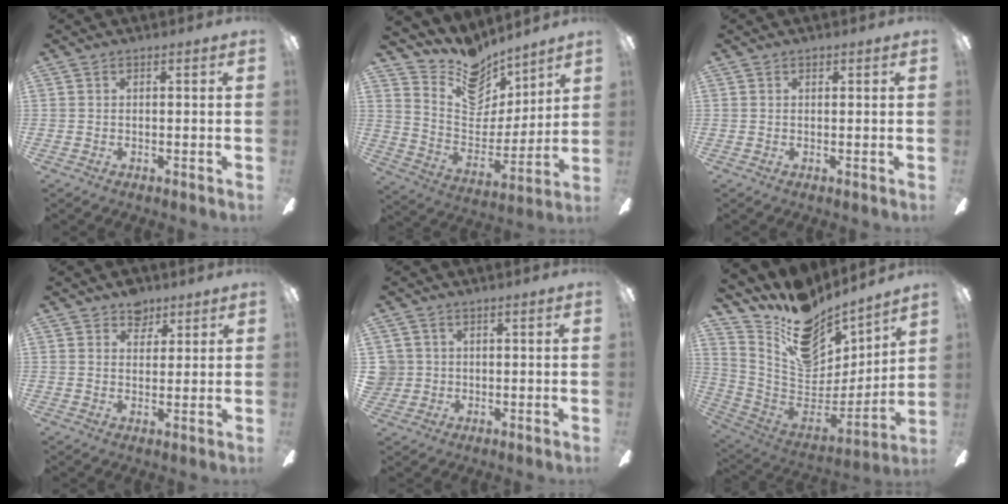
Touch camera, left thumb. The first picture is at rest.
{"total": 13.7, "force": [11.8, 6.4, 3.1], "torque": [-0.068, -0.103, 0.214]}
{"total": 0.5, "force": [0.3, 0.4, 0.2], "torque": [-0.004, 0.002, 0.006]}
{"total": 5.2, "force": [3.9, 3.2, 1.3], "torque": [-0.007, -0.016, 0.068]}
{"total": 3.8, "force": [0.6, 3.7, 0.3], "torque": [-0.009, 0.008, 0.012]}
{"total": 16.3, "force": [11.8, 9.2, 6.6], "torque": [-0.111, -0.101, 0.209]}